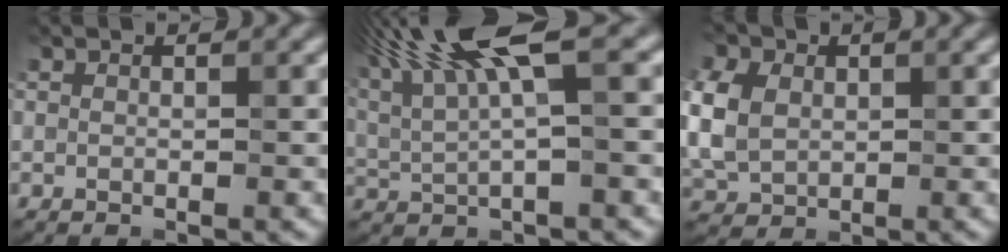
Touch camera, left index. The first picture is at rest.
{"total": 10.5, "force": [5.3, 2.2, 8.8], "torque": [-0.169, 0.023, 0.097]}
{"total": 8.7, "force": [1.4, 6.9, 5.1], "torque": [-0.125, 0.033, 0.007]}